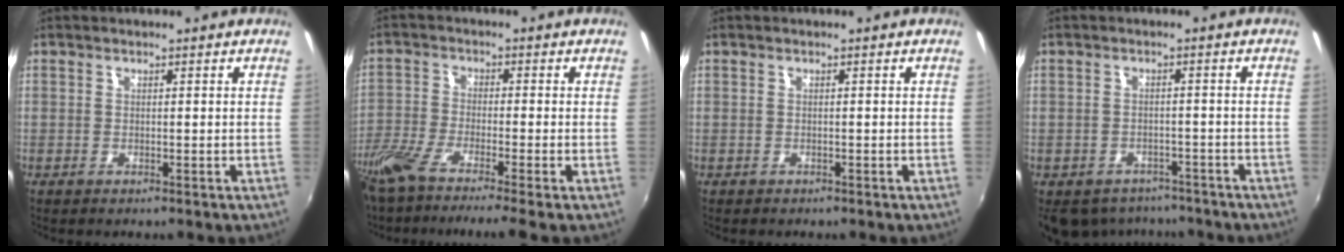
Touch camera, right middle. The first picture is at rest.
{"total": 10.0, "force": [-8.1, 0.0, 5.9], "torque": [-0.138, -0.037, -0.151]}
{"total": 0.6, "force": [-0.4, 0.4, 0.0], "torque": [-0.003, -0.002, -0.006]}
{"total": 10.8, "force": [-8.2, 6.0, 3.5], "torque": [-0.090, -0.005, -0.109]}